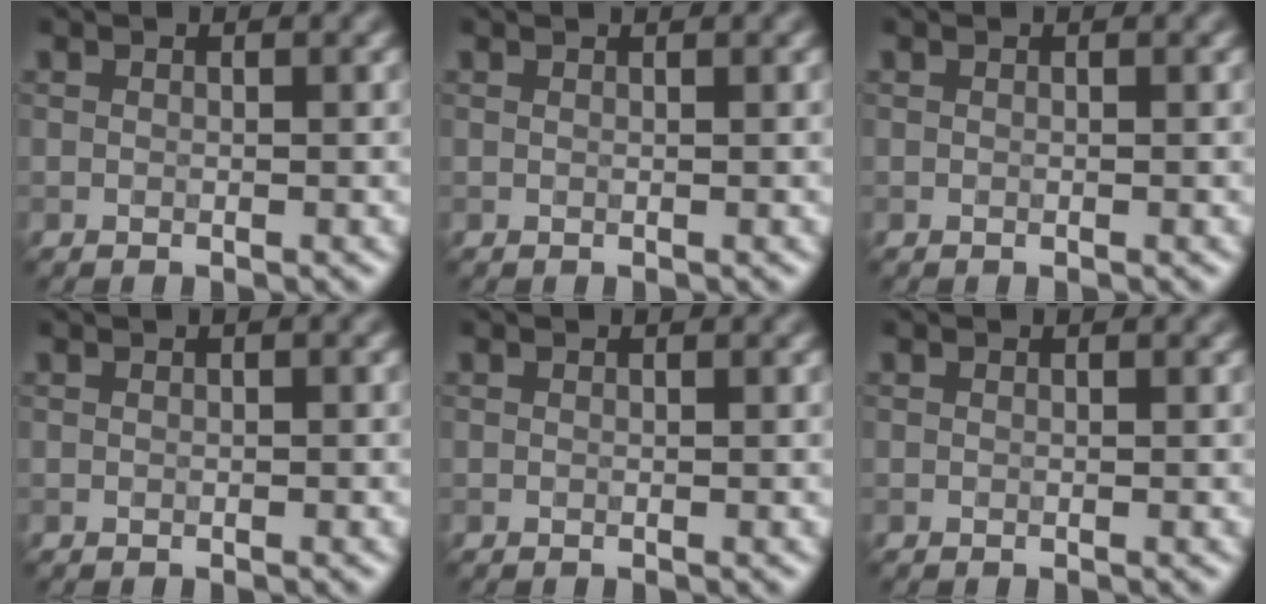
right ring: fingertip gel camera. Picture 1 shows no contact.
{"total": 0.8, "force": [0.6, 0.2, 0.4], "torque": [-0.003, -0.001, 0.002]}
{"total": 0.0}
{"total": 0.5, "force": [0.2, 0.1, 0.5], "torque": [-0.007, 0.004, 0.003]}
{"total": 0.0}
{"total": 0.0}